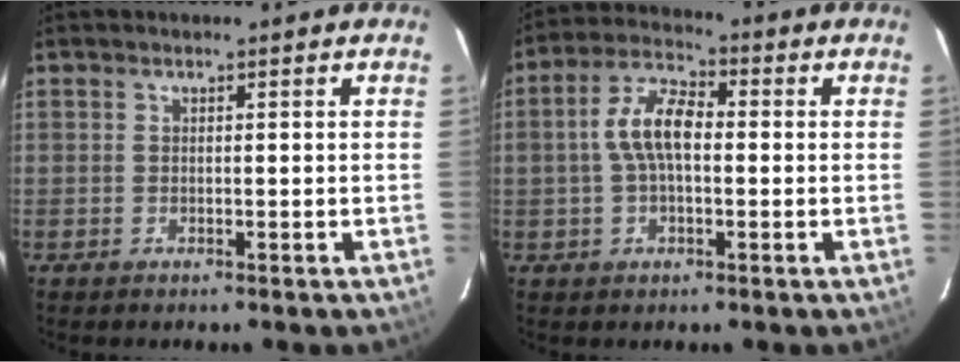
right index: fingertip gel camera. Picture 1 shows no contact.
{"total": 8.4, "force": [-0.1, 4.2, 7.3], "torque": [-0.146, 0.020, -0.003]}